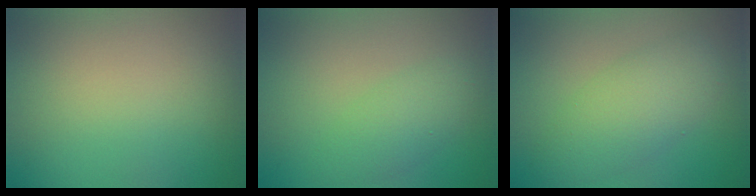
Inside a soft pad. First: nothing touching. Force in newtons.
{"total": 2.7, "press": 2.7, "slide": 0.1}
{"total": 4.9, "press": 4.9, "slide": 0.0}